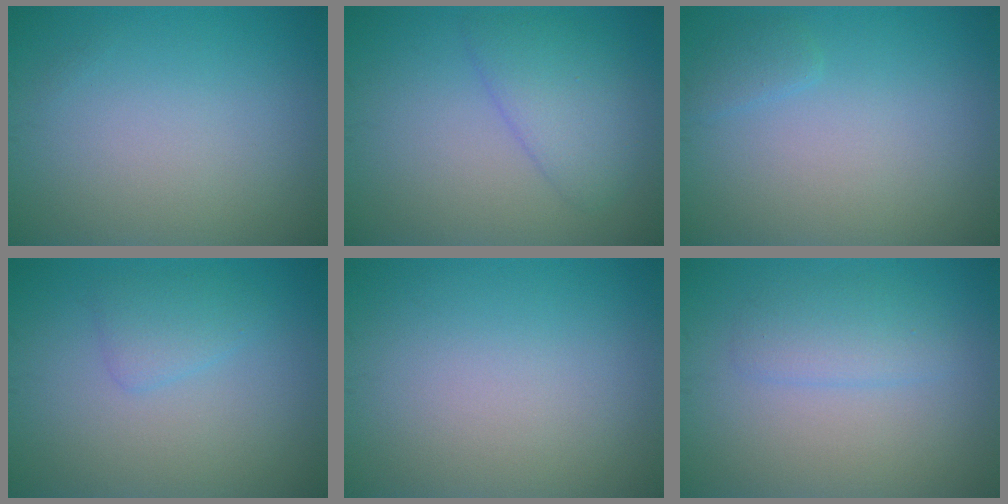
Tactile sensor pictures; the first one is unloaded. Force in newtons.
{"total": 3.4, "press": 3.4, "slide": 0.2}
{"total": 1.0, "press": 1.0, "slide": 0.0}
{"total": 1.8, "press": 1.8, "slide": 0.0}
{"total": 0.0}
{"total": 2.2, "press": 2.2, "slide": 0.1}